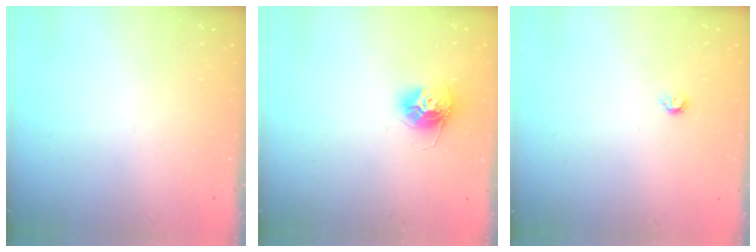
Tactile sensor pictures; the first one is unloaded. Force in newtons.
{"total": 11.4, "press": 11.3, "slide": 0.8}
{"total": 3.7, "press": 3.6, "slide": 0.7}